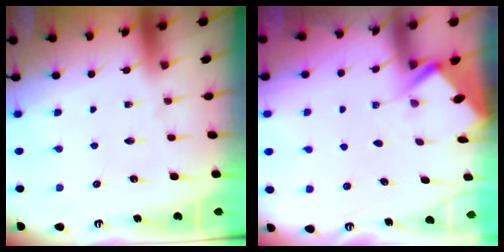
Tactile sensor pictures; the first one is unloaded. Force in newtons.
{"total": 2.8, "press": 2.8, "slide": 0.4}